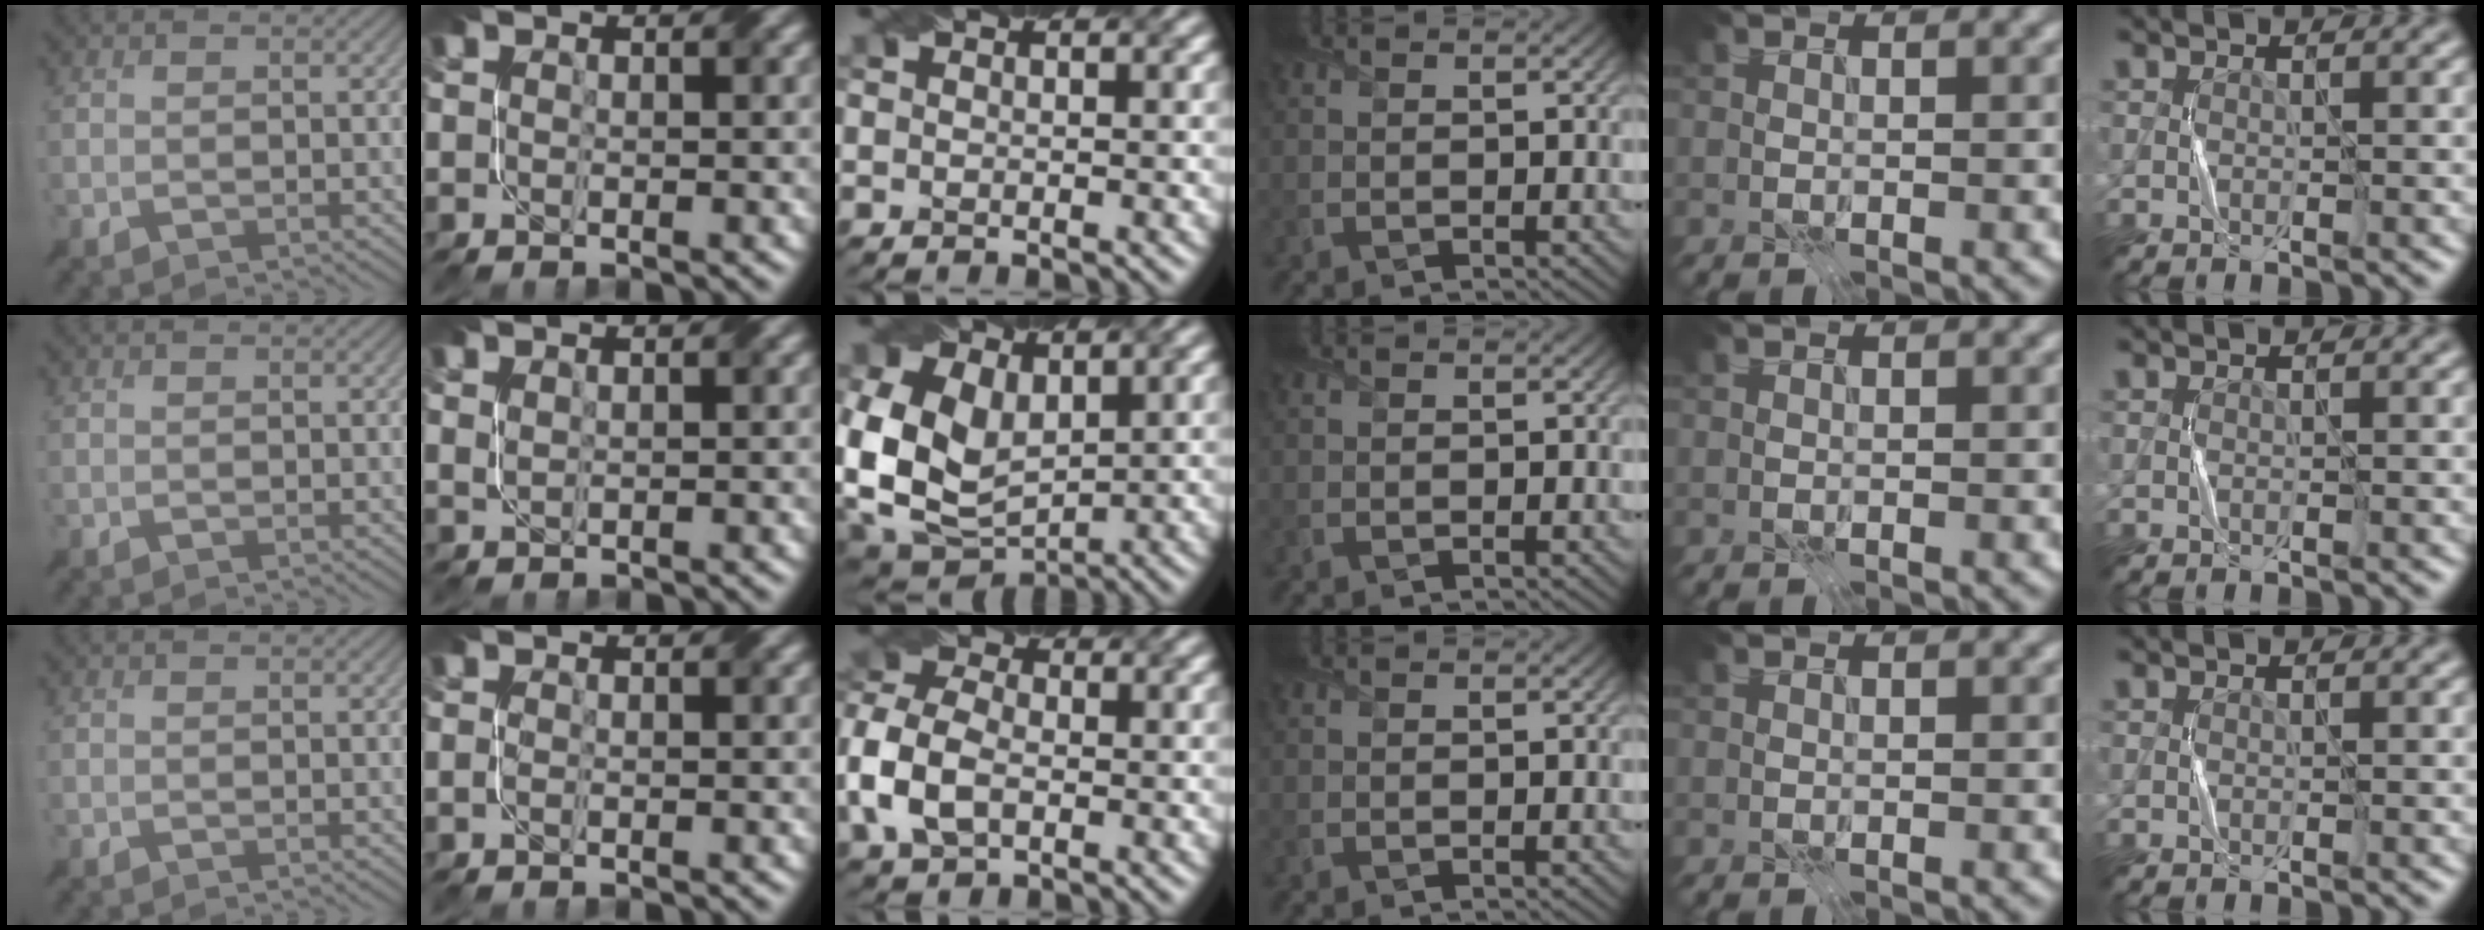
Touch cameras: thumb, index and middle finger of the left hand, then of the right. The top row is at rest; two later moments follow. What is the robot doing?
{"motion": "fold", "object": "coffee filter"}